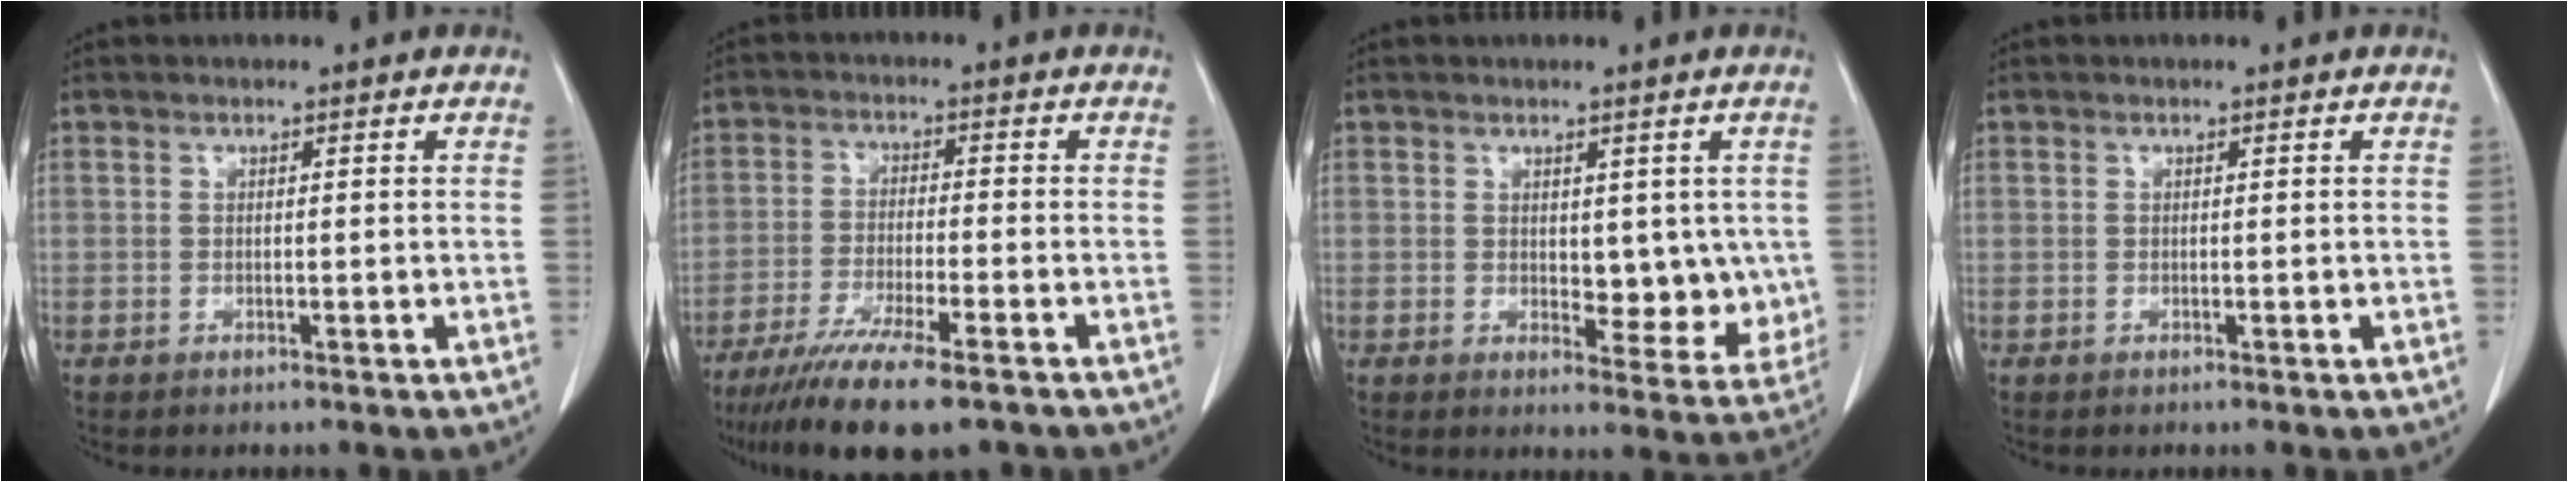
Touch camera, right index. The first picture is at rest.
{"total": 13.1, "force": [-9.8, 1.6, 8.5], "torque": [-0.144, -0.033, -0.160]}
{"total": 6.9, "force": [0.7, 3.9, 5.6], "torque": [-0.042, -0.007, 0.019]}
{"total": 0.0}